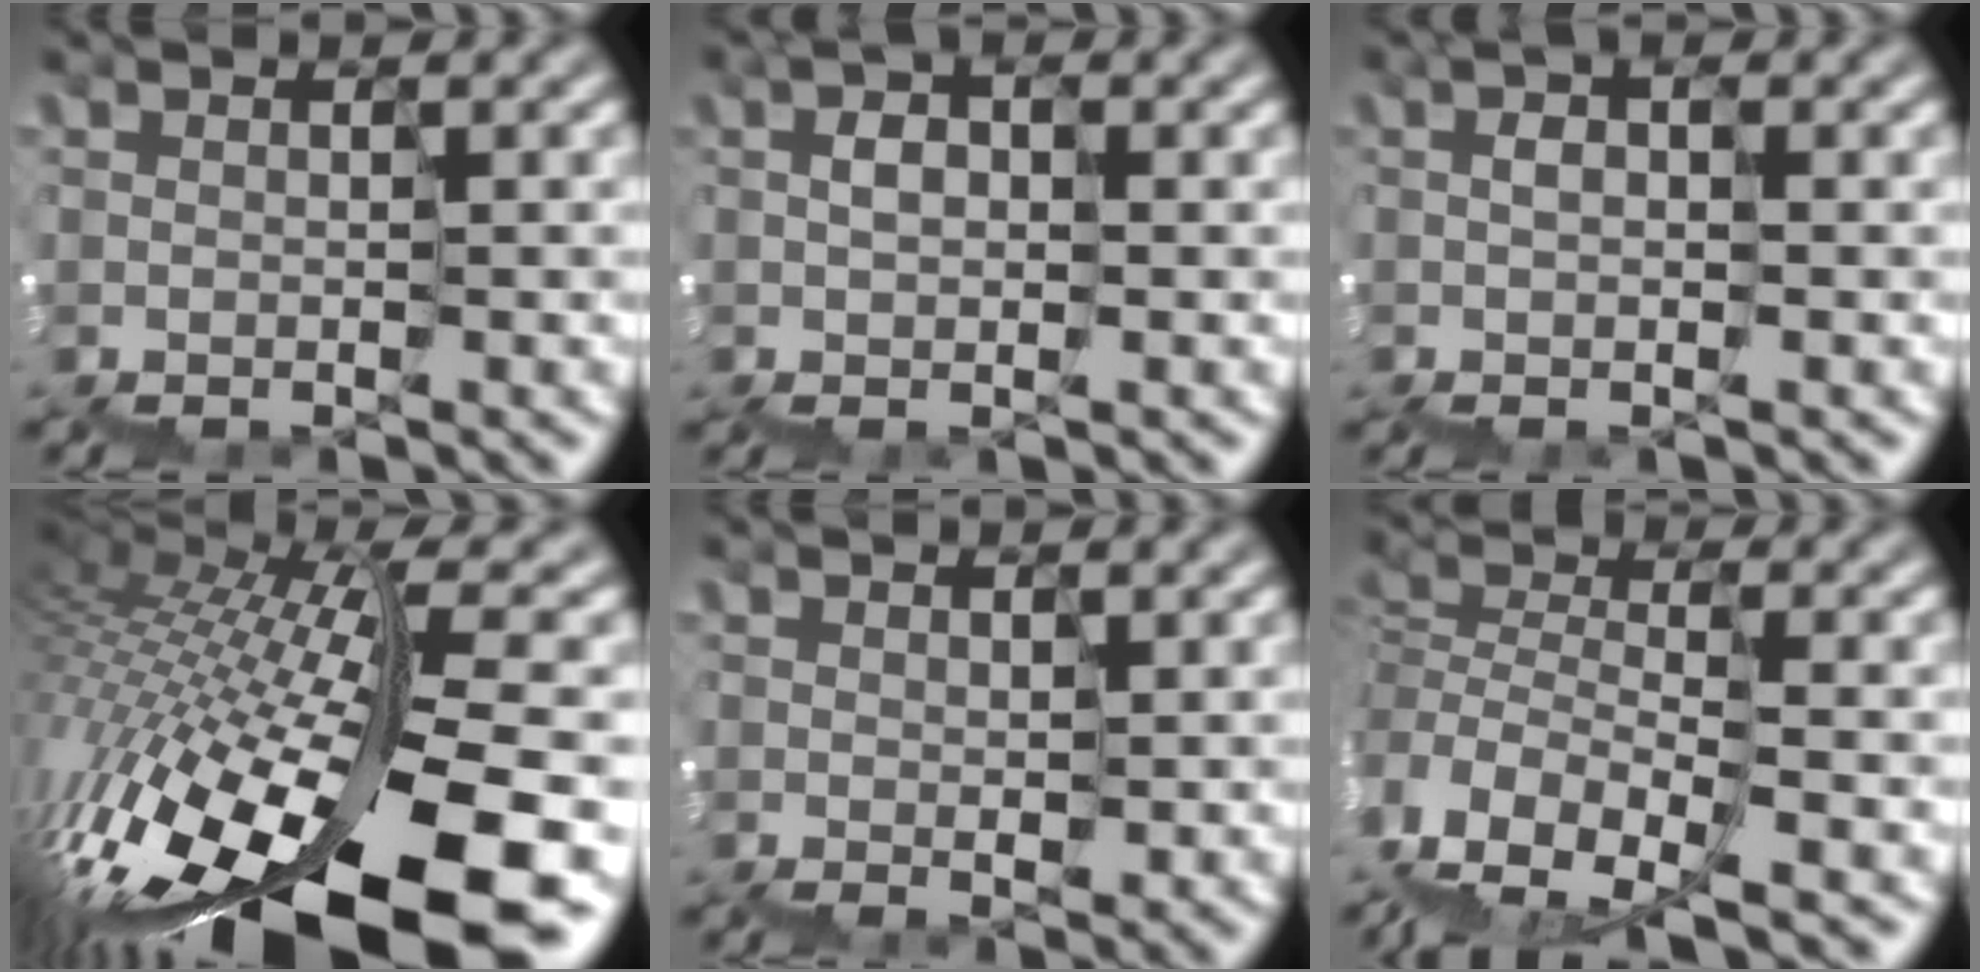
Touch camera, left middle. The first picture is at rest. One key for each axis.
{"total": 0.5, "fx": 0.1, "fy": 0.5, "fz": 0.2, "tx": -0.005, "ty": 0.014, "tz": -0.002}
{"total": 0.0}
{"total": 14.5, "fx": -6.7, "fy": 3.8, "fz": 12.3, "tx": -0.245, "ty": 0.000, "tz": -0.105}
{"total": 1.3, "fx": 0.7, "fy": 0.8, "fz": 0.6, "tx": -0.013, "ty": 0.015, "tz": 0.006}
{"total": 7.1, "fx": -4.1, "fy": 3.9, "fz": 4.2, "tx": -0.102, "ty": -0.003, "tz": -0.076}